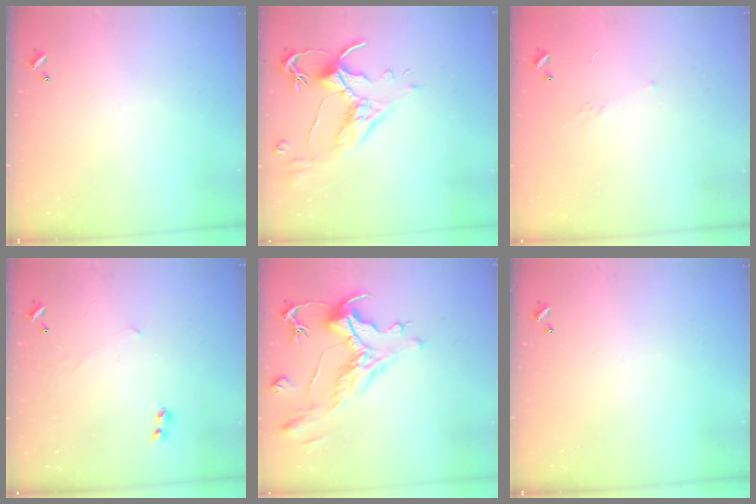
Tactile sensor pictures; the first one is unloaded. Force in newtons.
{"total": 2.5, "press": 2.1, "slide": 1.4}
{"total": 5.7, "press": 5.6, "slide": 1.1}
{"total": 2.3, "press": 2.3, "slide": 0.2}
{"total": 1.6, "press": 0.6, "slide": 1.5}
{"total": 0.0}